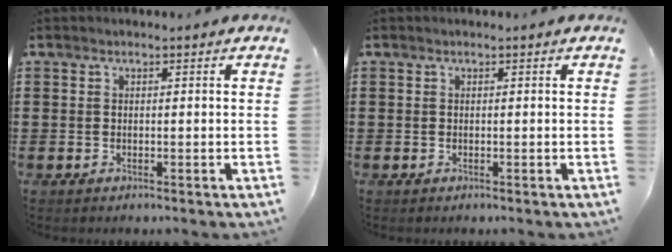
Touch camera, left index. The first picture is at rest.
{"total": 0.0}